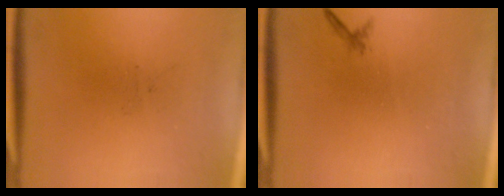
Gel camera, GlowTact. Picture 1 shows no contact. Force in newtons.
{"total": 0.6}